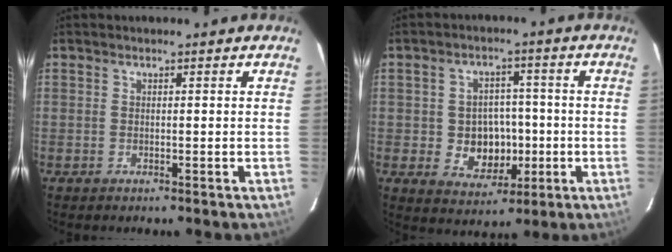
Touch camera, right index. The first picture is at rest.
{"total": 8.5, "force": [-1.7, 7.2, 4.2], "torque": [-0.092, 0.011, -0.011]}